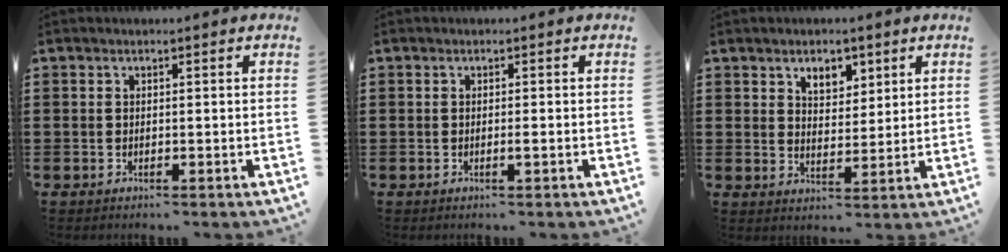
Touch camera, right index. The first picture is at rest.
{"total": 0.7, "force": [-0.2, 0.0, 0.7], "torque": [-0.011, -0.003, -0.004]}
{"total": 4.3, "force": [2.9, 2.5, 1.9], "torque": [-0.032, 0.005, 0.051]}